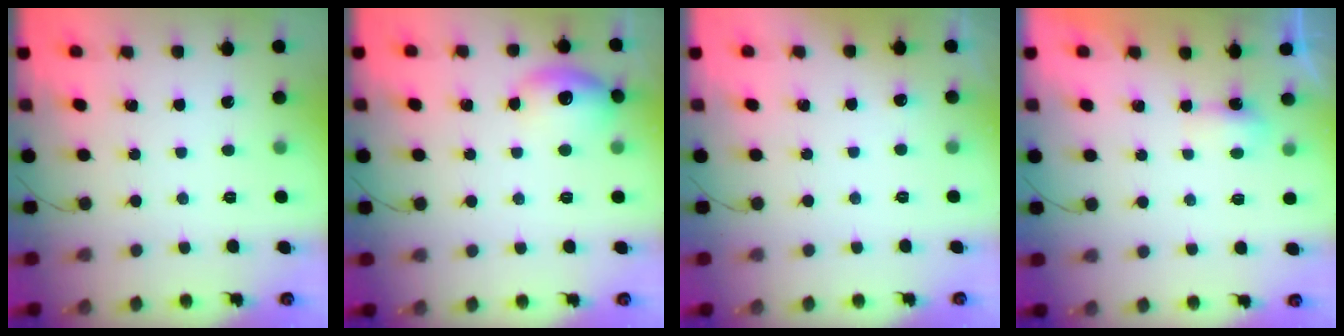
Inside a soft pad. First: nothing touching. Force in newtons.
{"total": 10.3, "press": 10.2, "slide": 1.5}
{"total": 2.8, "press": 2.5, "slide": 1.2}
{"total": 3.8, "press": 3.5, "slide": 1.5}